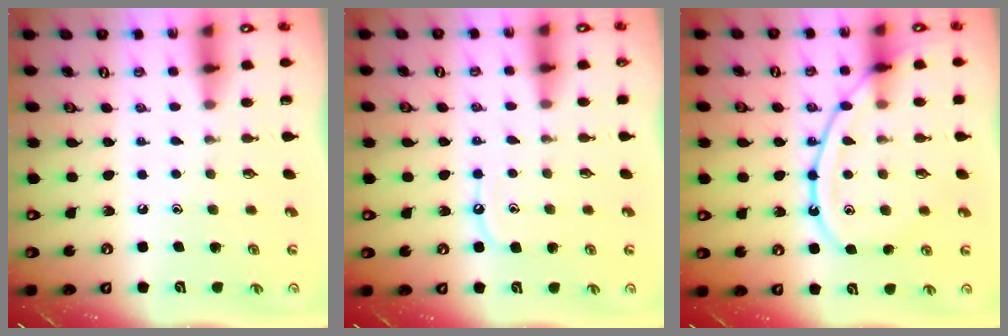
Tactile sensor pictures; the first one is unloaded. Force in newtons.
{"total": 5.9, "press": 5.8, "slide": 0.6}
{"total": 11.9, "press": 11.9, "slide": 1.4}